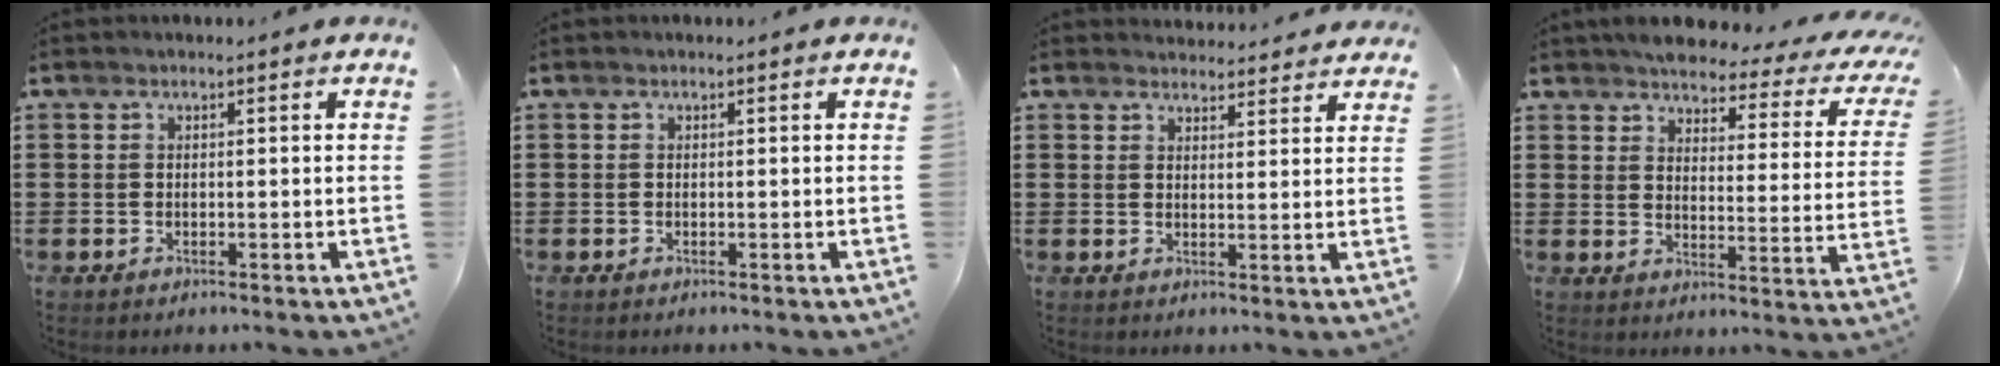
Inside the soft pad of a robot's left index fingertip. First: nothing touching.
{"total": 0.0}
{"total": 3.0, "force": [3.0, 0.4, 0.0], "torque": [-0.002, -0.014, 0.054]}
{"total": 3.8, "force": [3.4, 0.6, 1.5], "torque": [-0.052, -0.024, 0.052]}